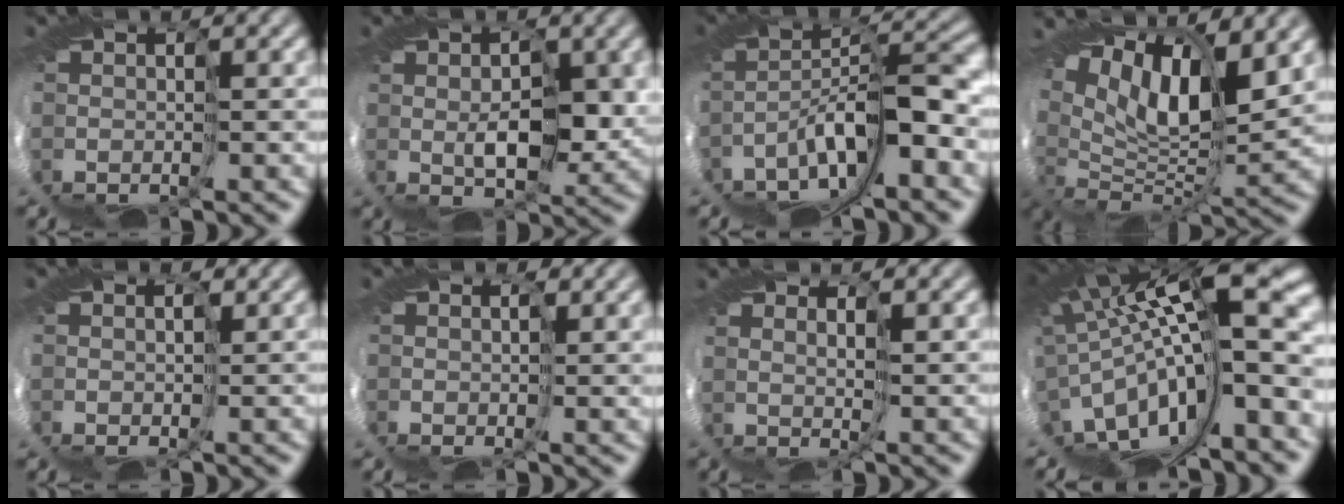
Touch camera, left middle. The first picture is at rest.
{"total": 3.0, "force": [1.6, 0.8, 2.4], "torque": [-0.046, 0.001, 0.025]}
{"total": 5.2, "force": [-3.7, 0.5, 3.6], "torque": [-0.075, 0.007, -0.076]}
{"total": 7.1, "force": [6.3, 0.4, 3.3], "torque": [-0.059, -0.003, 0.107]}
{"total": 0.7, "force": [0.5, 0.2, 0.4], "torque": [-0.017, 0.007, 0.002]}
{"total": 1.7, "force": [1.0, 0.5, 1.3], "torque": [-0.040, 0.005, 0.012]}
{"total": 3.5, "force": [1.7, -2.6, -1.7], "torque": [0.028, -0.003, 0.027]}
{"total": 10.1, "force": [-0.1, 2.4, 9.8], "torque": [-0.178, -0.003, 0.014]}